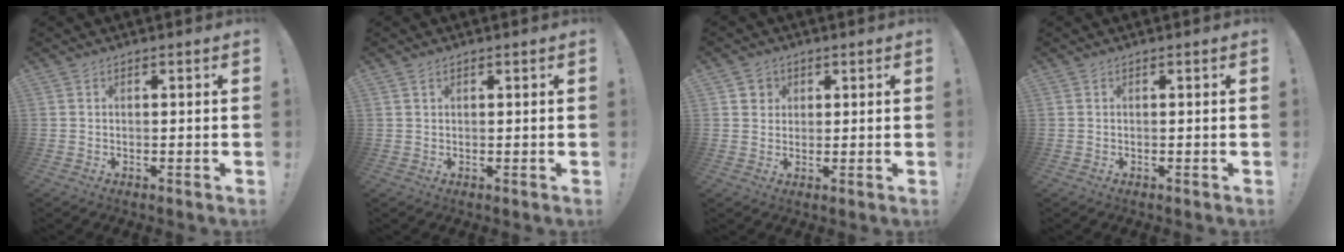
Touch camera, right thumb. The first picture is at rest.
{"total": 1.0, "force": [0.7, 0.6, 0.3], "torque": [0.000, -0.003, 0.012]}
{"total": 3.3, "force": [1.2, 3.0, 0.6], "torque": [-0.011, -0.002, 0.021]}
{"total": 0.0}